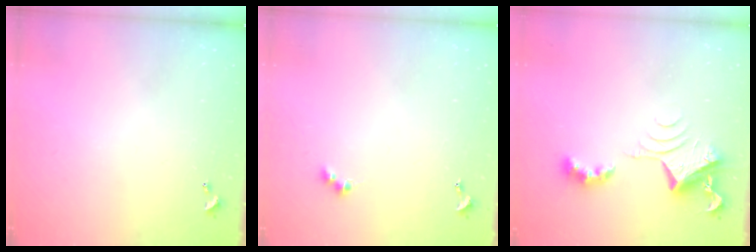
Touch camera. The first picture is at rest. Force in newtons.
{"total": 3.0, "press": 2.9, "slide": 0.5}
{"total": 7.6, "press": 7.5, "slide": 1.0}